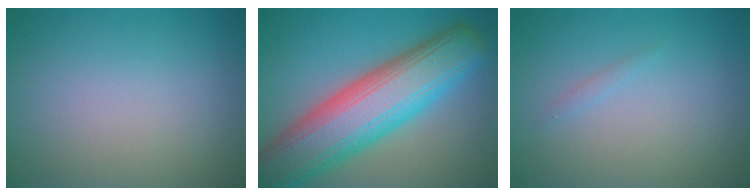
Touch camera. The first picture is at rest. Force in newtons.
{"total": 12.1, "press": 12.1, "slide": 0.7}
{"total": 1.1, "press": 1.1, "slide": 0.2}